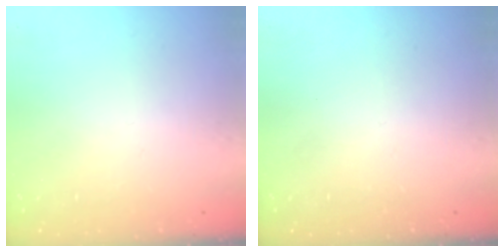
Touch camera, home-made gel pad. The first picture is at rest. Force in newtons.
{"total": 0.0}